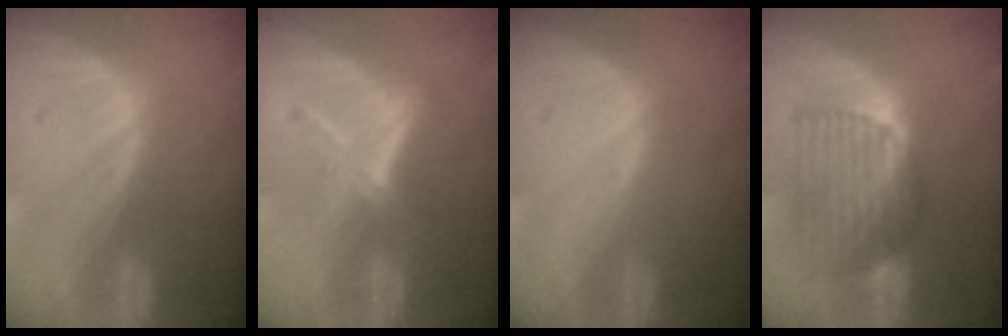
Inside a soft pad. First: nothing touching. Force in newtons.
{"total": 5.2, "press": 4.8, "slide": 2.1}
{"total": 0.0}
{"total": 7.4, "press": 7.3, "slide": 0.9}